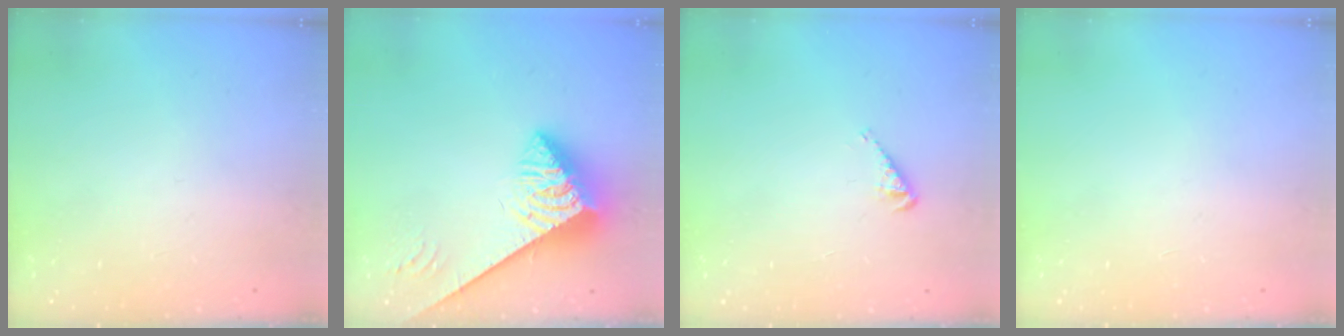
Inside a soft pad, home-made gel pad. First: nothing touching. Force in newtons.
{"total": 5.3, "press": 5.3, "slide": 0.7}
{"total": 2.9, "press": 2.9, "slide": 0.3}
{"total": 0.0}